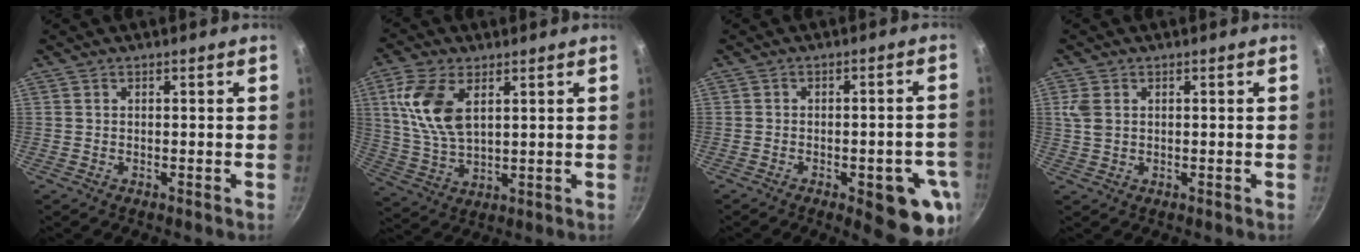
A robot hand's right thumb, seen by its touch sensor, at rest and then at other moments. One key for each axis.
{"total": 11.8, "fx": 3.9, "fy": 6.3, "fz": 9.1, "tx": -0.181, "ty": -0.012, "tz": 0.083}
{"total": 12.2, "fx": -4.7, "fy": 4.4, "fz": 10.4, "tx": -0.092, "ty": 0.014, "tz": -0.056}
{"total": 3.5, "fx": 0.9, "fy": 2.5, "fz": 2.3, "tx": -0.046, "ty": 0.002, "tz": 0.018}